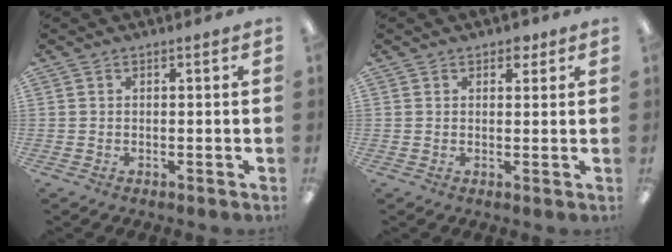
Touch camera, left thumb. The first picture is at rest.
{"total": 2.5, "force": [1.7, 1.6, 0.9], "torque": [-0.002, -0.003, 0.027]}